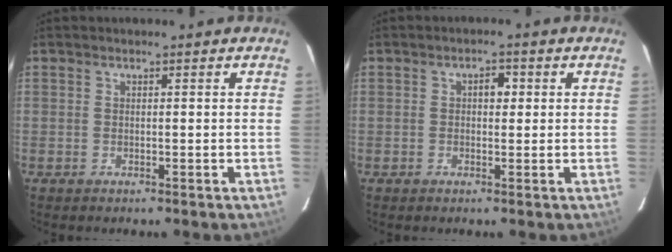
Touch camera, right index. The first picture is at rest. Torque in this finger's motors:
{"motor_torque": [0.04, -0.01, 0.02, 0.03]}